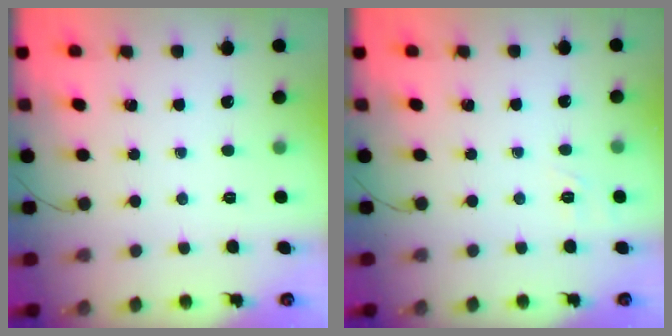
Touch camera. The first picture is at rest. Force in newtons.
{"total": 1.7, "press": 0.3, "slide": 1.6}